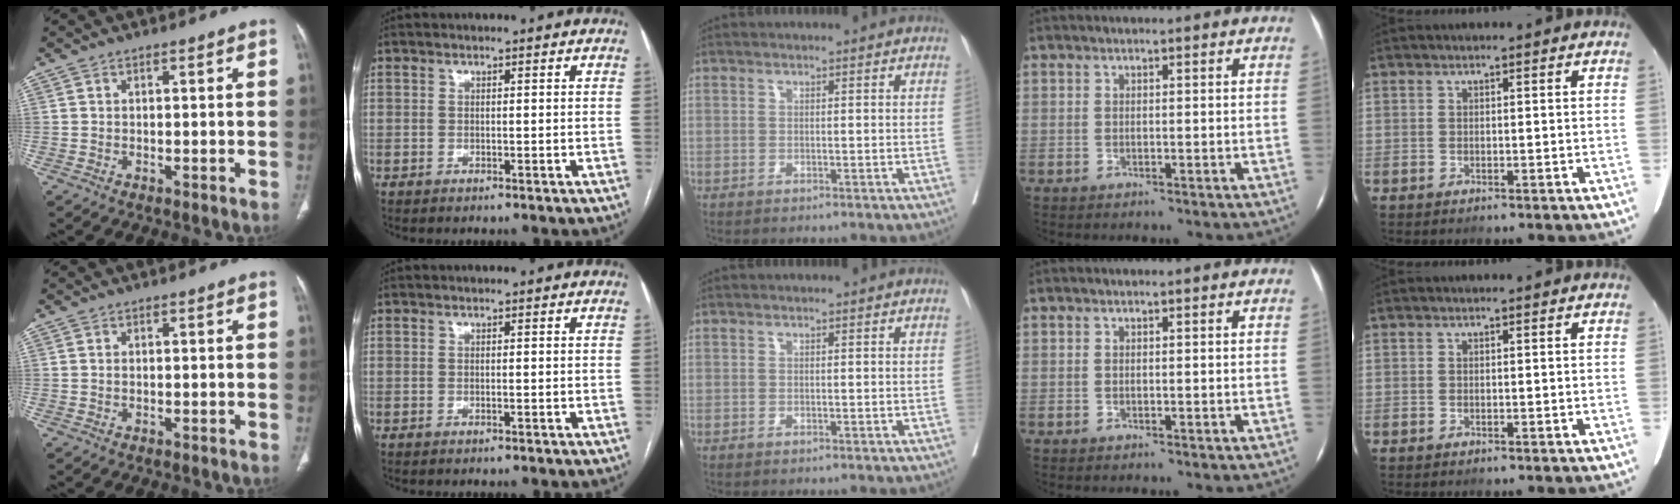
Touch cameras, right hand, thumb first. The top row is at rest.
{}